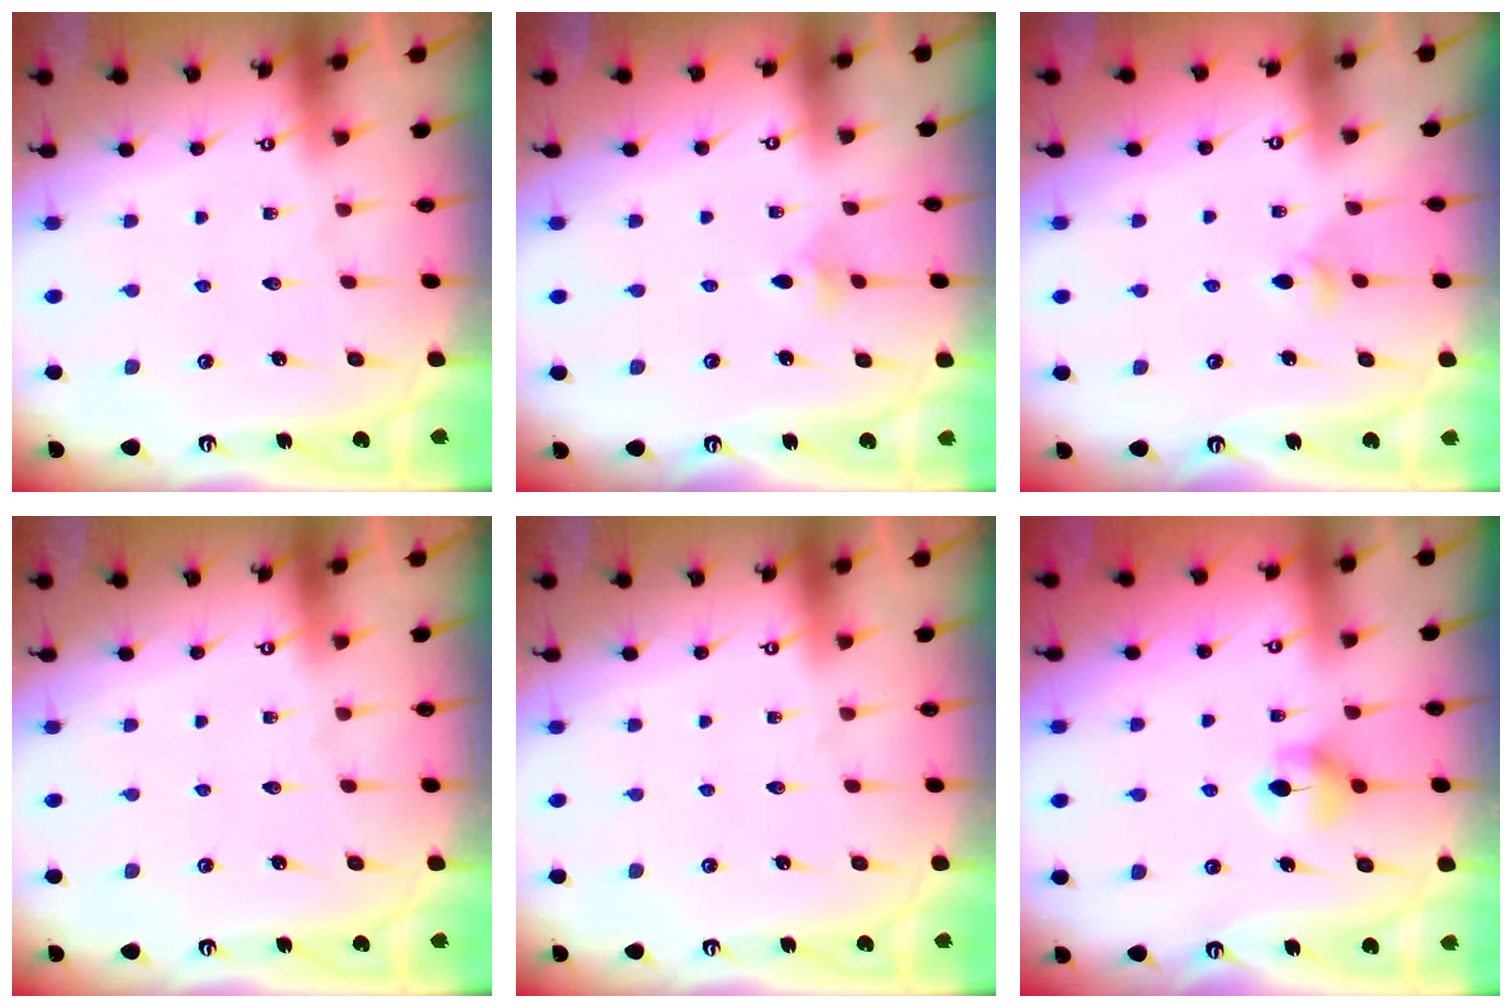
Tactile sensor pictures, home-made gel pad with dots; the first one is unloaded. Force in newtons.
{"total": 2.6, "press": 2.6, "slide": 0.5}
{"total": 3.2, "press": 3.1, "slide": 0.8}
{"total": 0.0}
{"total": 0.0}
{"total": 5.7, "press": 5.6, "slide": 0.9}